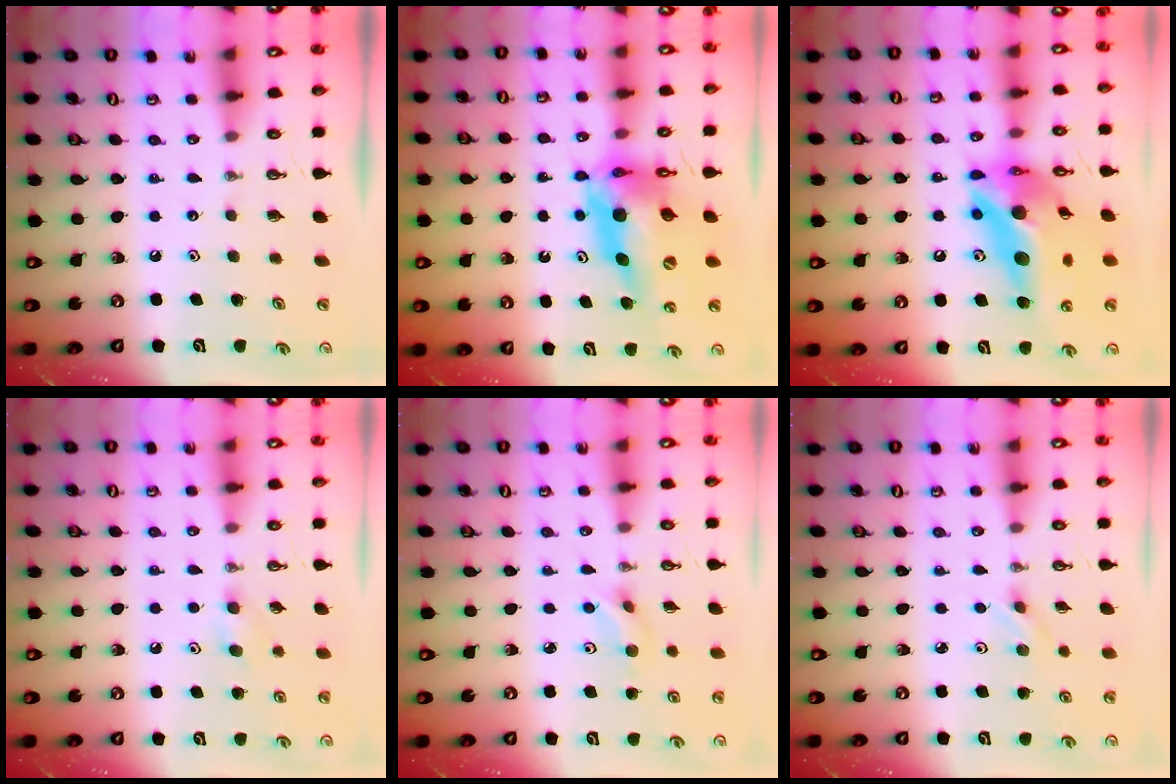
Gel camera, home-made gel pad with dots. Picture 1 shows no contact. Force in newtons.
{"total": 18.1, "press": 18.1, "slide": 1.5}
{"total": 22.4, "press": 22.0, "slide": 4.1}
{"total": 5.1, "press": 5.0, "slide": 0.9}
{"total": 4.8, "press": 4.7, "slide": 1.0}
{"total": 2.9, "press": 2.6, "slide": 1.4}